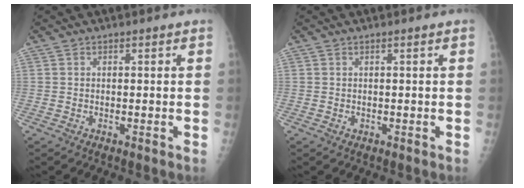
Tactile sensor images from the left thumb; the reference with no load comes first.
{"total": 0.0}